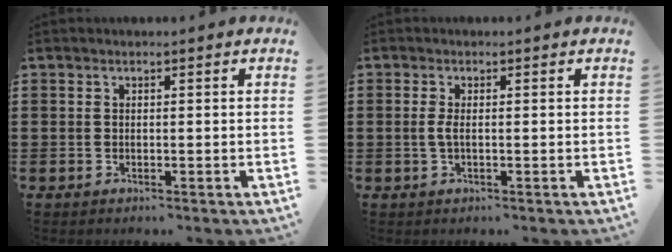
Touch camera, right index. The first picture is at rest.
{"total": 1.9, "force": [-0.2, 0.4, 1.8], "torque": [-0.043, -0.005, -0.006]}